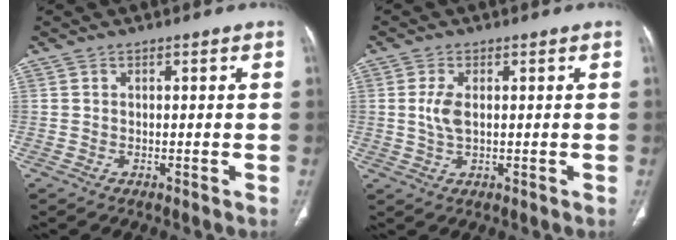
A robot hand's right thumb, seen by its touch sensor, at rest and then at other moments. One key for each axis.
{"total": 3.8, "fx": 0.4, "fy": 1.8, "fz": 3.3, "tx": -0.078, "ty": -0.001, "tz": 0.012}